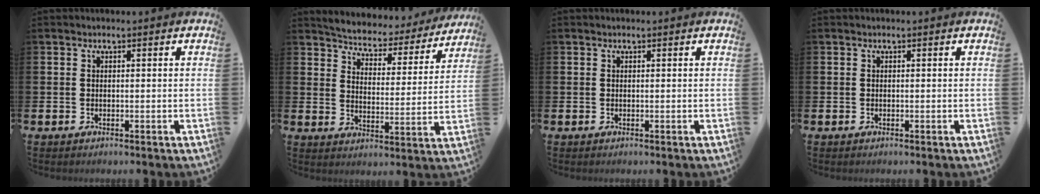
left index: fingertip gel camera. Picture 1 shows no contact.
{"total": 5.0, "force": [4.9, 1.1, 0.3], "torque": [-0.037, -0.043, 0.079]}
{"total": 0.0}
{"total": 0.0}